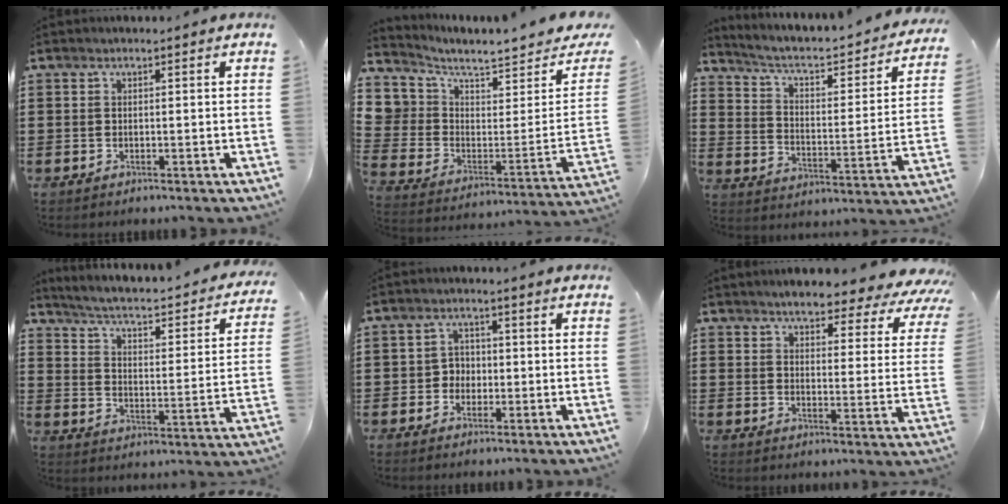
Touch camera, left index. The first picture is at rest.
{"total": 3.8, "force": [3.2, 2.1, -0.6], "torque": [-0.025, -0.041, 0.054]}
{"total": 3.3, "force": [2.0, 1.3, 2.2], "torque": [-0.058, -0.025, 0.022]}
{"total": 2.6, "force": [1.9, 0.0, 1.7], "torque": [-0.048, -0.032, 0.019]}
{"total": 2.7, "force": [-0.7, 2.4, 1.0], "torque": [-0.029, 0.007, -0.019]}
{"total": 5.0, "force": [4.7, 0.5, 1.6], "torque": [-0.047, -0.032, 0.077]}